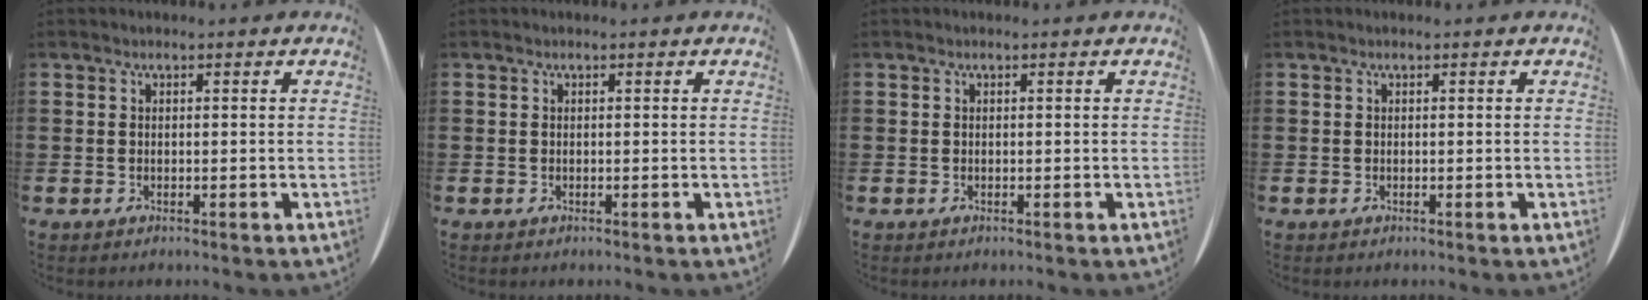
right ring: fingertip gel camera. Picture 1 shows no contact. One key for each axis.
{"total": 0.0}
{"total": 0.0}
{"total": 0.0}